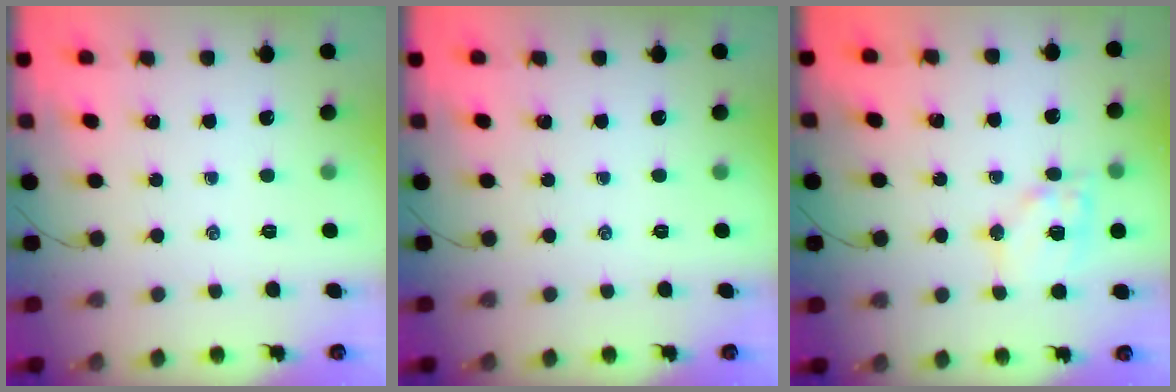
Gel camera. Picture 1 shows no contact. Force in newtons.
{"total": 0.0}
{"total": 11.4, "press": 11.3, "slide": 1.9}